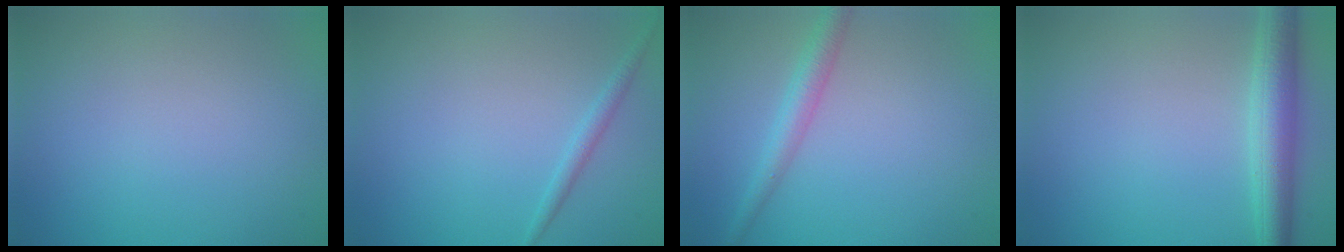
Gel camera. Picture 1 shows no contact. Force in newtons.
{"total": 1.1, "press": 1.1, "slide": 0.1}
{"total": 2.5, "press": 2.5, "slide": 0.0}
{"total": 4.3, "press": 4.3, "slide": 0.1}